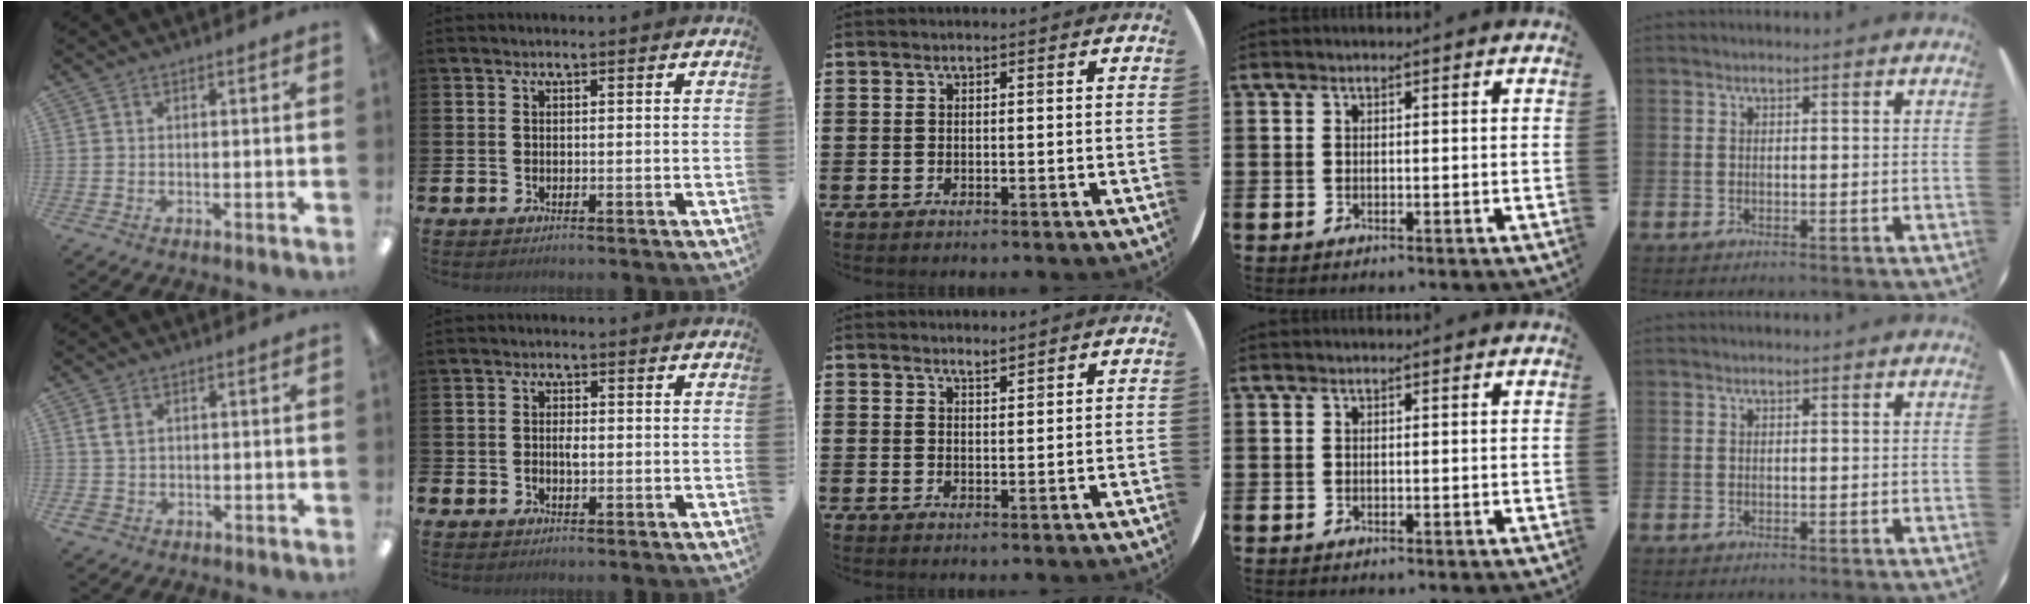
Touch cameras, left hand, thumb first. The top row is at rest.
{"thumb": {"total": 3.7, "force": [0.6, 2.7, 2.4], "torque": [-0.054, 0.005, 0.009]}, "index": {"total": 1.4, "force": [-0.6, 0.9, 0.9], "torque": [-0.015, 0.001, -0.011]}, "middle": {"total": 1.7, "force": [1.7, 0.0, 0.0], "torque": [-0.001, -0.002, 0.033]}}